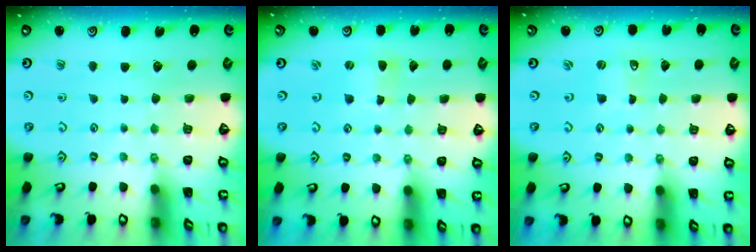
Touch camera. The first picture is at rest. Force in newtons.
{"total": 0.7, "press": 0.7, "slide": 0.3}
{"total": 0.7, "press": 0.7, "slide": 0.0}